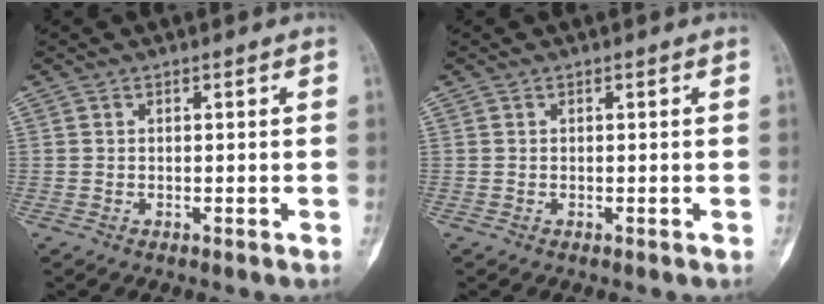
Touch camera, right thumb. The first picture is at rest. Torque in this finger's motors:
{"motor_torque": [0.00, 0.00, 0.02, -0.07, 0.00]}